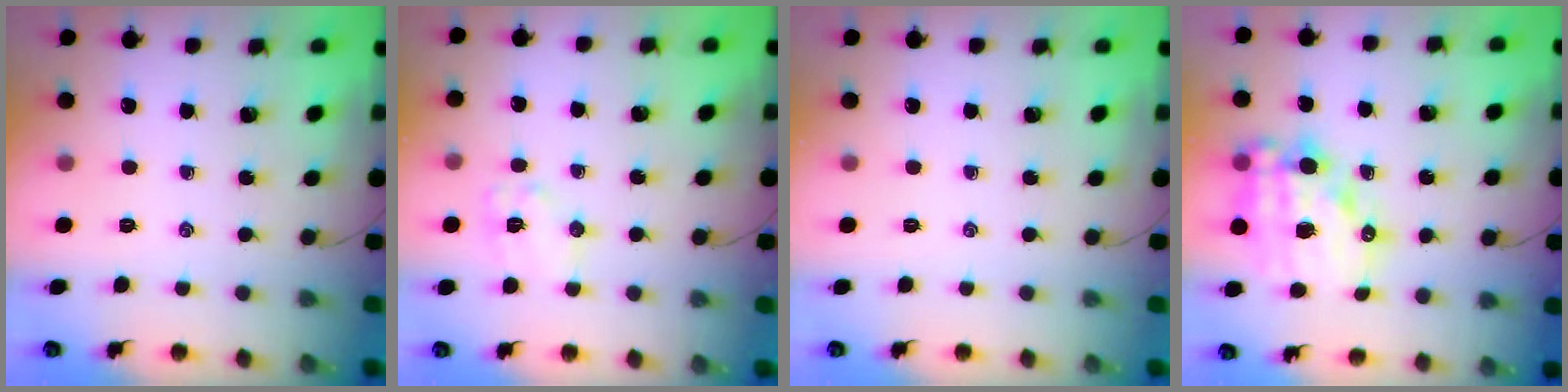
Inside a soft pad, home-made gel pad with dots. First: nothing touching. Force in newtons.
{"total": 8.9, "press": 8.9, "slide": 0.6}
{"total": 0.0}
{"total": 16.7, "press": 16.3, "slide": 3.6}